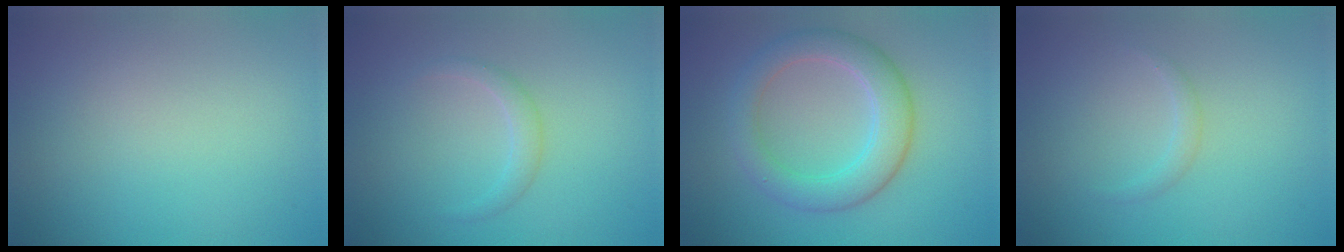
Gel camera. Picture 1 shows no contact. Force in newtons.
{"total": 1.2, "press": 1.2, "slide": 0.0}
{"total": 4.6, "press": 4.6, "slide": 0.3}
{"total": 0.8, "press": 0.8, "slide": 0.1}